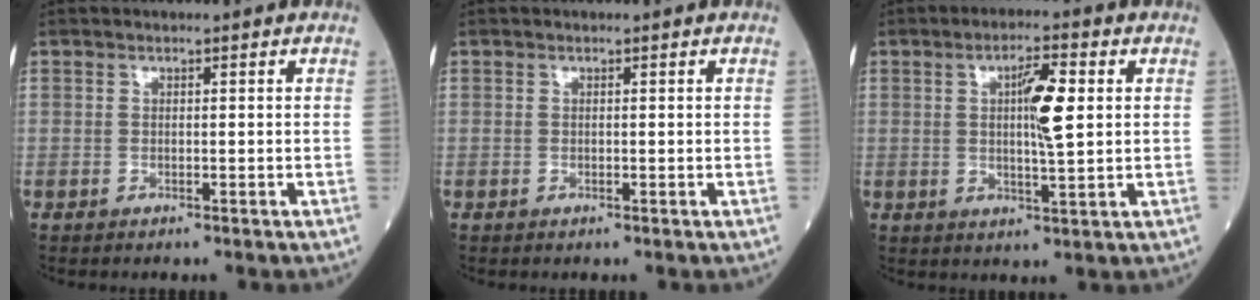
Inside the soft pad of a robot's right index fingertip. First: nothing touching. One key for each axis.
{"total": 0.0}
{"total": 6.5, "fx": 1.3, "fy": 0.7, "fz": 6.3, "tx": -0.108, "ty": 0.005, "tz": 0.021}